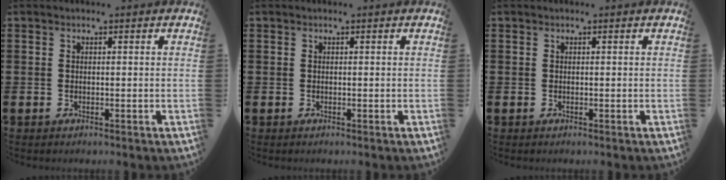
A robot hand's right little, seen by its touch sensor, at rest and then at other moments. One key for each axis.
{"total": 0.0}
{"total": 0.0}